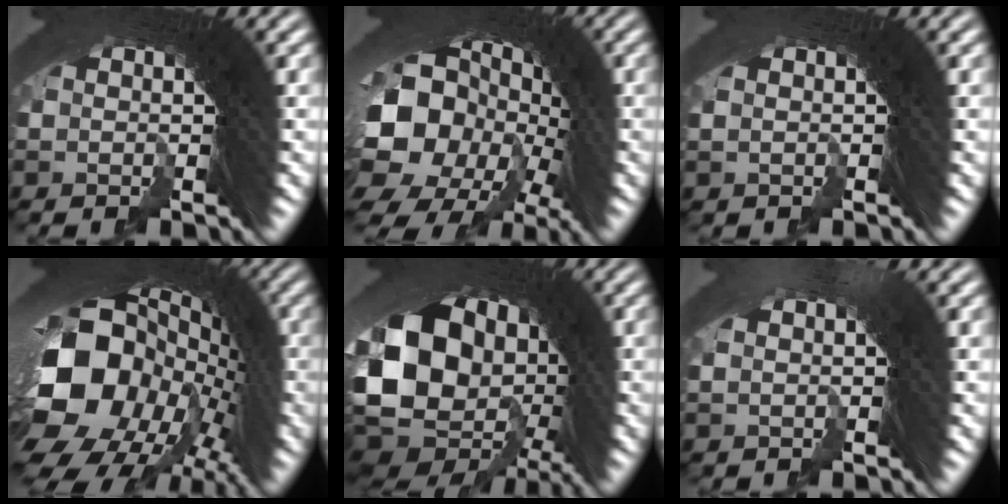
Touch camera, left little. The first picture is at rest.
{"total": 14.9, "force": [-1.6, 11.2, 9.7], "torque": [-0.182, -0.030, -0.020]}
{"total": 0.0}
{"total": 21.8, "force": [-1.9, 14.1, 16.6], "torque": [-0.258, -0.019, -0.022]}
{"total": 15.5, "force": [-3.7, 11.3, 10.0], "torque": [-0.217, -0.058, -0.036]}
{"total": 0.7, "force": [-0.1, -0.6, -0.2], "torque": [0.019, 0.014, -0.004]}